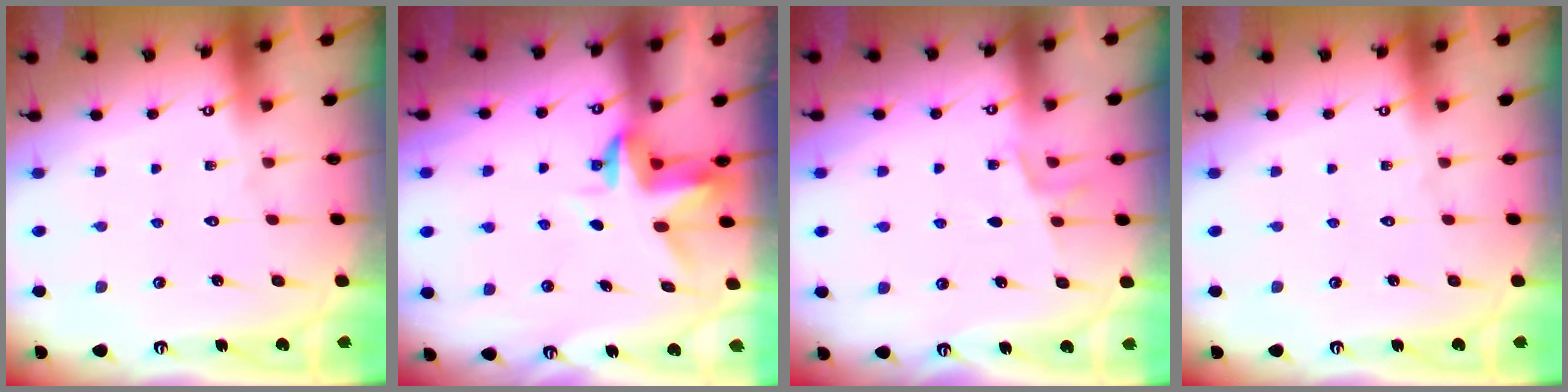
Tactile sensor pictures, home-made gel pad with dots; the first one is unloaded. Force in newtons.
{"total": 3.3, "press": 3.2, "slide": 0.4}
{"total": 4.8, "press": 4.6, "slide": 1.4}
{"total": 0.0}